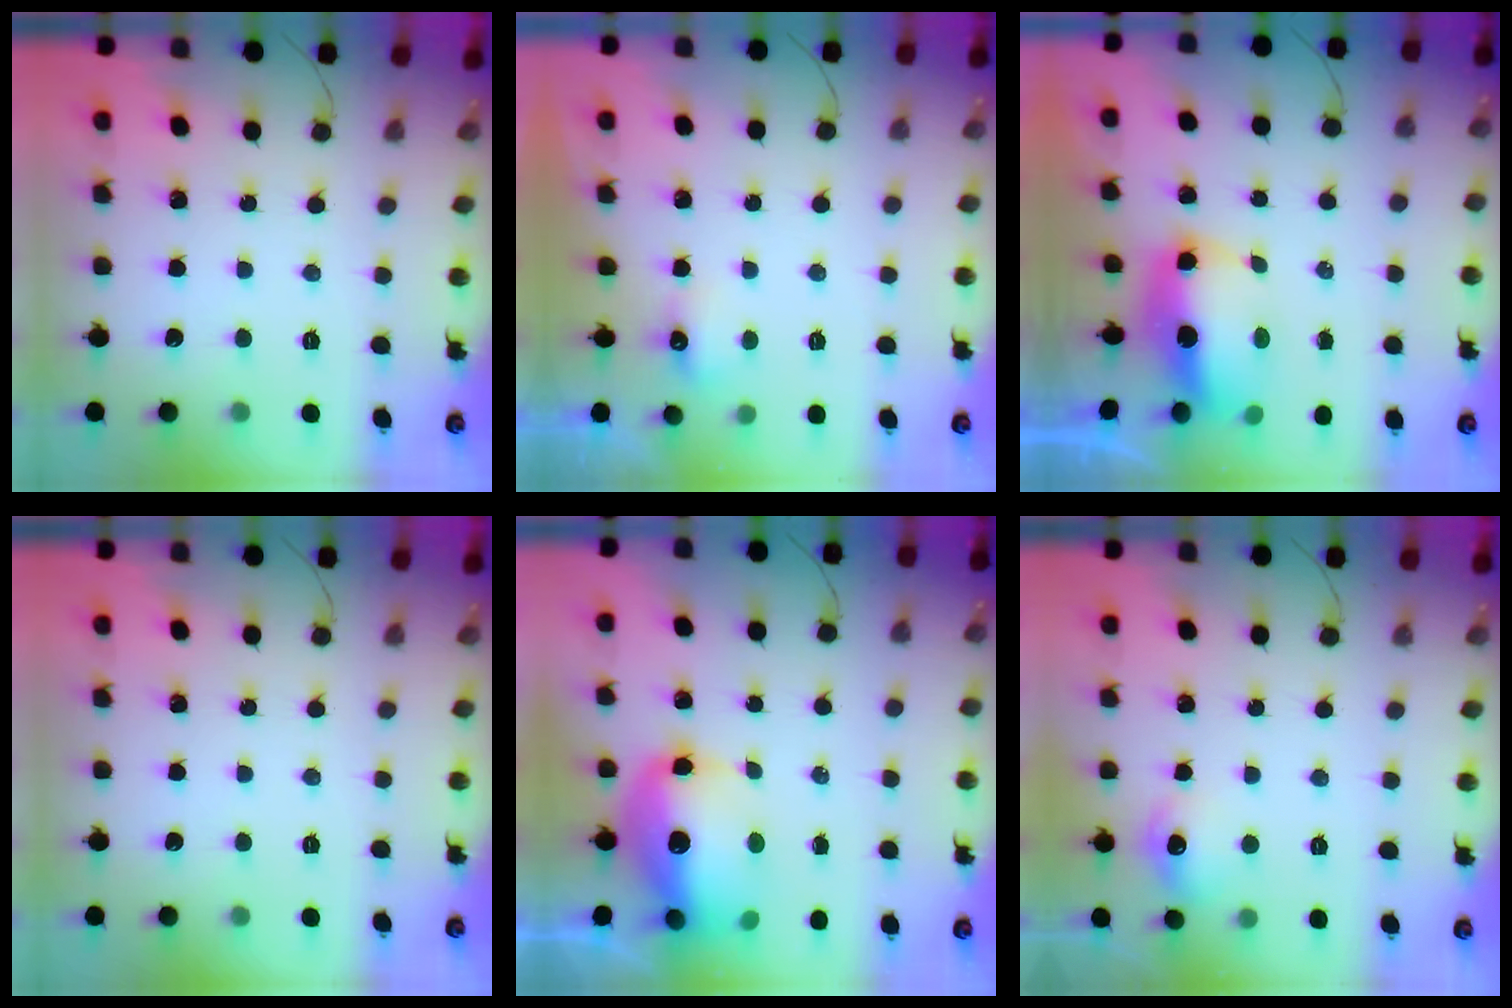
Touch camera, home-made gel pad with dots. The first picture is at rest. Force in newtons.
{"total": 3.7, "press": 3.5, "slide": 1.2}
{"total": 8.8, "press": 8.7, "slide": 1.6}
{"total": 0.0}
{"total": 15.4, "press": 15.0, "slide": 3.3}
{"total": 7.8, "press": 7.7, "slide": 0.8}